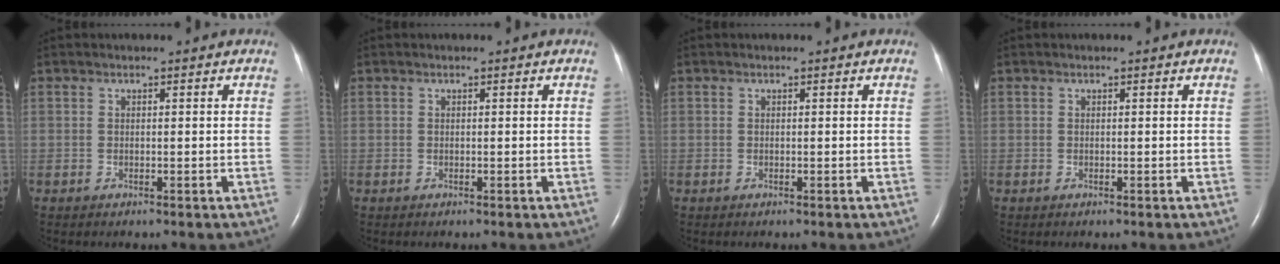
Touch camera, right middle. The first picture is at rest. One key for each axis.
{"total": 0.0}
{"total": 0.0}
{"total": 0.0}